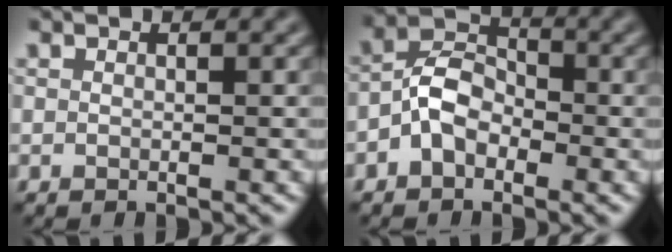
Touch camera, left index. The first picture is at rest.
{"total": 3.7, "force": [-1.6, 2.4, 2.3], "torque": [-0.039, 0.015, -0.039]}